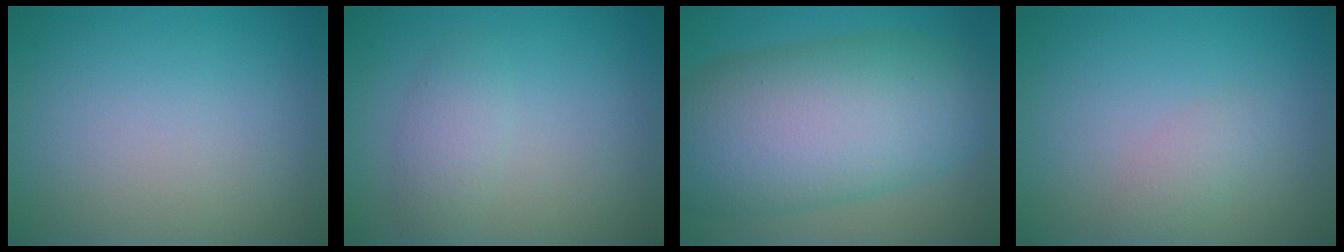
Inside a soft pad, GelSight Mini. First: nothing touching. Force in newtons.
{"total": 2.0, "press": 2.0, "slide": 0.1}
{"total": 12.7, "press": 12.7, "slide": 0.3}
{"total": 1.5, "press": 1.5, "slide": 0.1}